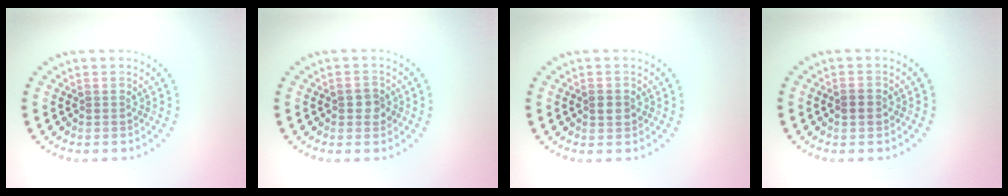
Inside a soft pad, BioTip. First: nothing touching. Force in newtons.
{"total": 1.7, "press": 1.6, "slide": 0.3}
{"total": 1.0, "press": 1.0, "slide": 0.1}
{"total": 1.3, "press": 1.2, "slide": 0.2}